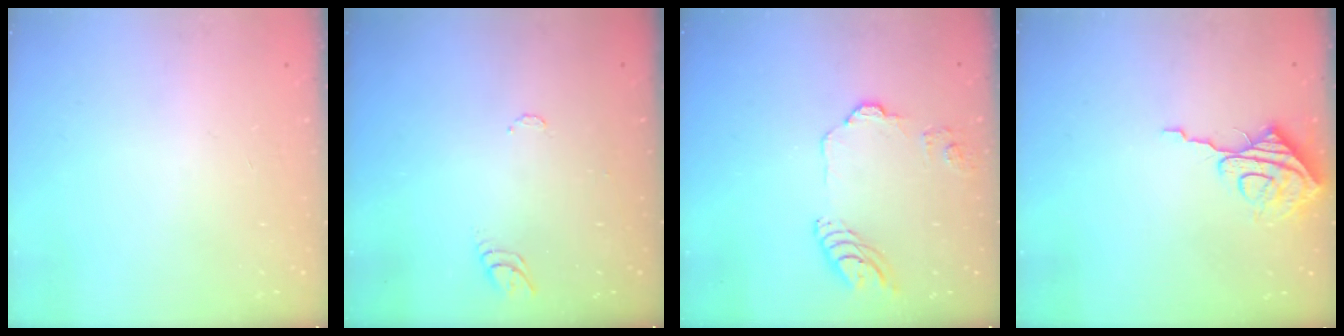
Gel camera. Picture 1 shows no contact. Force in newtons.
{"total": 5.3, "press": 5.2, "slide": 0.5}
{"total": 11.4, "press": 11.3, "slide": 1.6}
{"total": 9.1, "press": 9.1, "slide": 0.8}